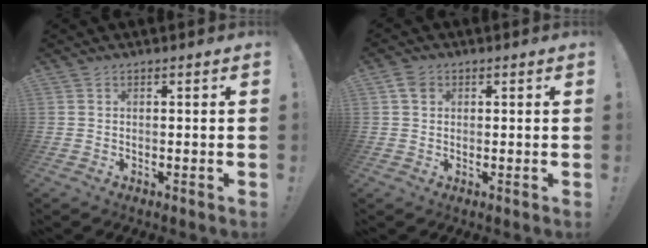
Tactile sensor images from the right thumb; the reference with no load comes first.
{"total": 3.2, "force": [1.4, 2.6, 1.3], "torque": [-0.017, -0.001, 0.024]}